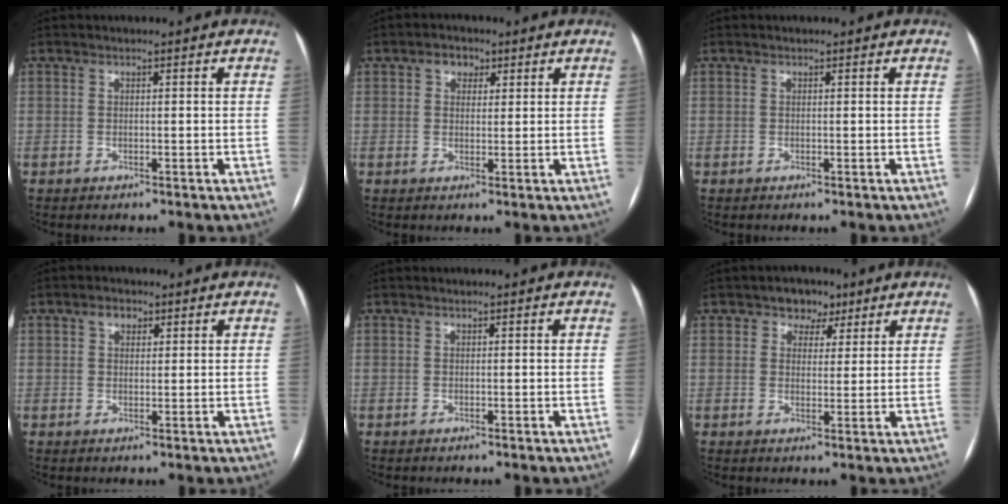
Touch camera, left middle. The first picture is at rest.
{"total": 2.8, "force": [1.4, 2.1, 1.3], "torque": [-0.021, 0.012, 0.022]}
{"total": 0.0}
{"total": 2.3, "force": [1.2, 1.6, 1.1], "torque": [-0.022, 0.009, 0.021]}
{"total": 0.0}
{"total": 4.2, "force": [2.5, 3.0, 1.4], "torque": [-0.010, 0.008, 0.035]}